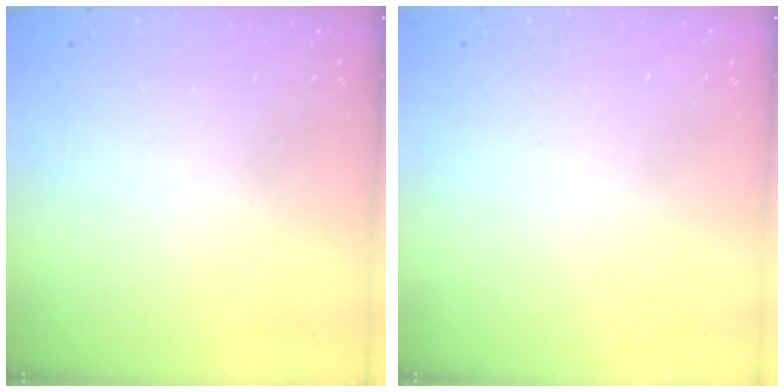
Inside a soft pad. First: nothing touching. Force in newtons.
{"total": 0.0}